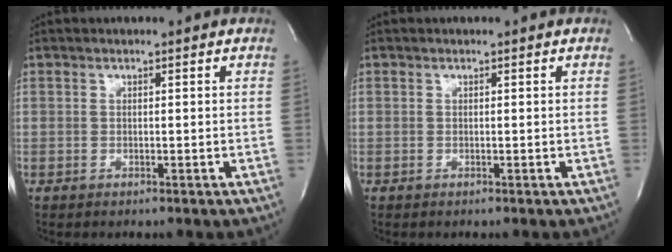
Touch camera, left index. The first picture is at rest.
{"total": 0.0}